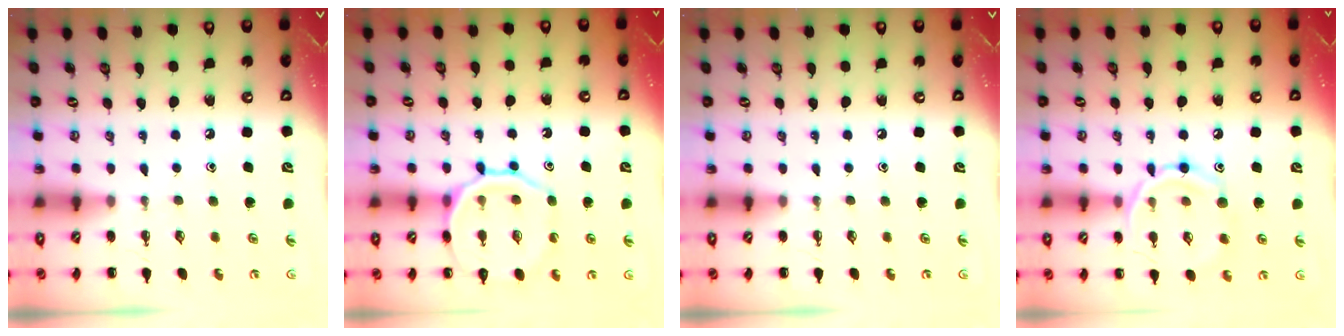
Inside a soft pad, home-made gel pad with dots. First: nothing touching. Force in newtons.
{"total": 14.3, "press": 14.1, "slide": 1.8}
{"total": 0.0}
{"total": 12.6, "press": 12.5, "slide": 0.8}